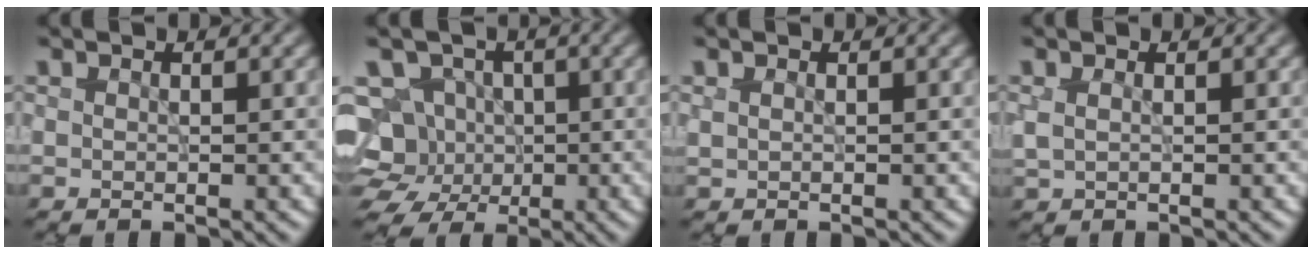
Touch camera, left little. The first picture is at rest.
{"total": 8.4, "force": [-0.8, 7.5, 3.8], "torque": [-0.055, 0.022, -0.050]}
{"total": 0.0}
{"total": 0.9, "force": [0.3, 0.4, 0.7], "torque": [-0.018, -0.001, 0.007]}